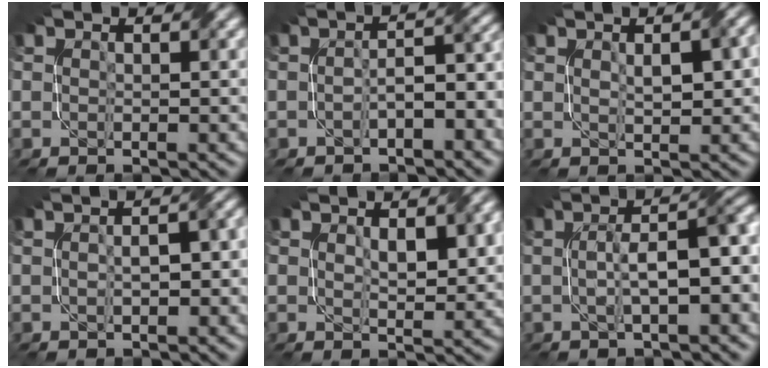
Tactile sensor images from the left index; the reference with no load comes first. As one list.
[{"total": 3.8, "force": [-1.5, 1.3, 3.3], "torque": [-0.052, 0.011, -0.027]}, {"total": 3.2, "force": [0.8, 1.1, 2.9], "torque": [-0.046, 0.006, 0.018]}, {"total": 3.7, "force": [-0.1, 1.8, 3.2], "torque": [-0.040, 0.009, -0.003]}, {"total": 3.2, "force": [0.9, 1.5, 2.6], "torque": [-0.047, -0.003, 0.022]}, {"total": 7.2, "force": [-0.3, 2.1, 6.9], "torque": [-0.098, 0.012, -0.002]}]